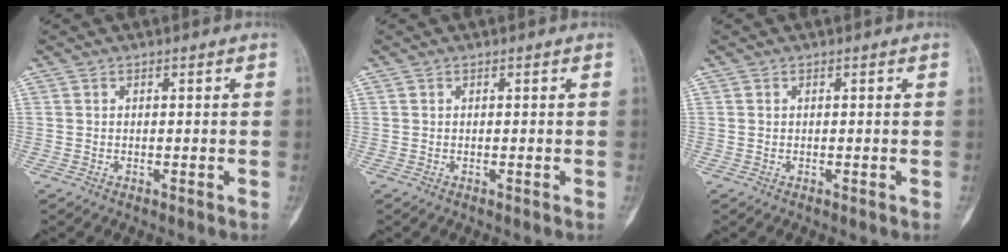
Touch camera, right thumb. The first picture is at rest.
{"total": 0.0}
{"total": 0.0}